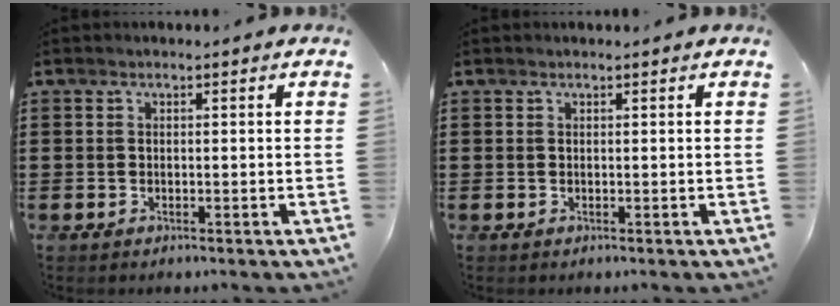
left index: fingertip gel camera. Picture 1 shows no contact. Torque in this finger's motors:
{"motor_torque": [-0.44, 0.68, 0.01, -0.01]}